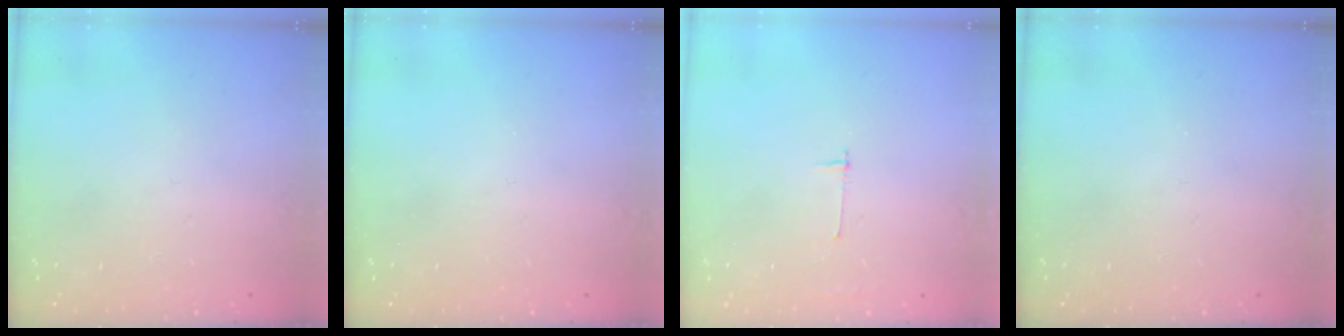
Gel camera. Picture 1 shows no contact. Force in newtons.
{"total": 0.0}
{"total": 2.7, "press": 2.7, "slide": 0.3}
{"total": 0.0}